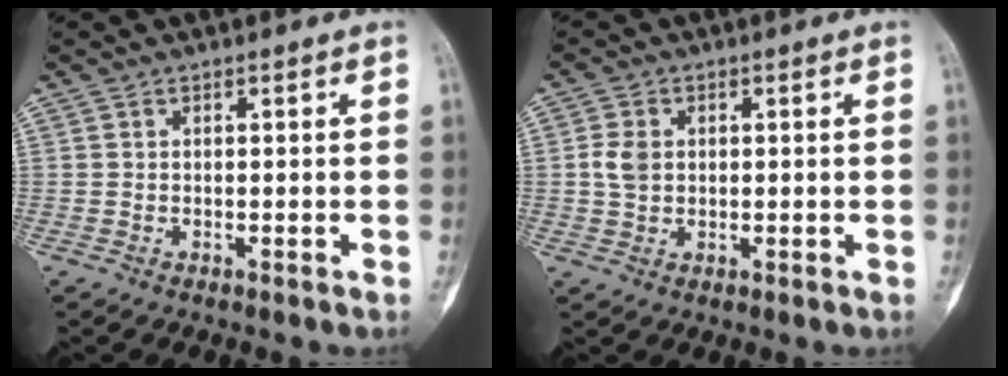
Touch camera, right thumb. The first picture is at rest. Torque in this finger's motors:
{"motor_torque": [-0.02, 0.05, -0.15, -0.15, -0.05]}